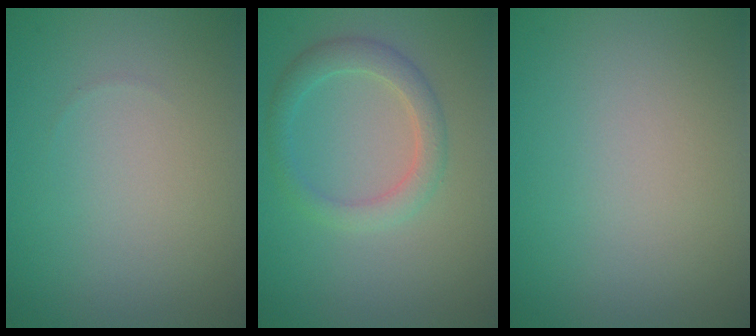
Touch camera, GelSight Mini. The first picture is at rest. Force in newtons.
{"total": 2.8, "press": 2.8, "slide": 0.1}
{"total": 0.0}